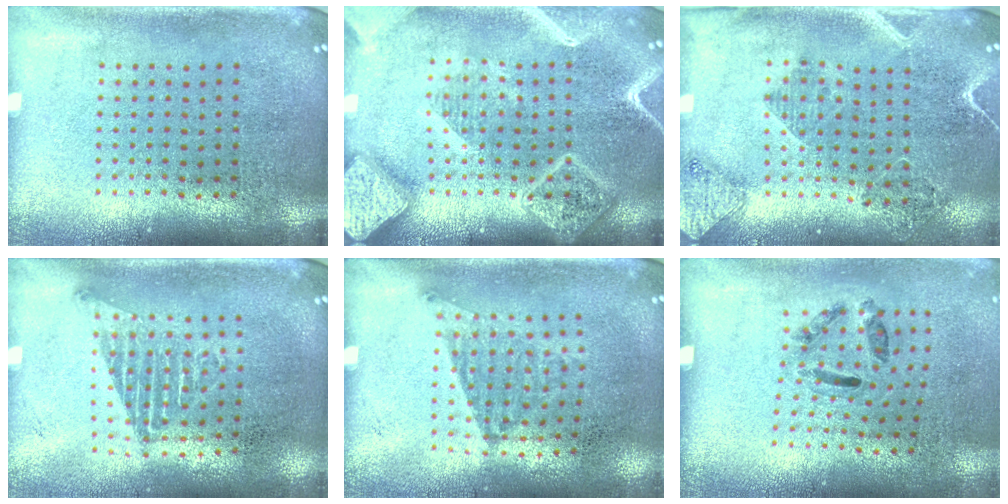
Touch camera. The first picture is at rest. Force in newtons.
{"total": 4.1, "press": 4.1, "slide": 0.5}
{"total": 1.8, "press": 1.6, "slide": 0.8}
{"total": 1.1, "press": 1.0, "slide": 0.6}
{"total": 1.2, "press": 0.9, "slide": 0.7}
{"total": 1.3, "press": 0.6, "slide": 1.1}